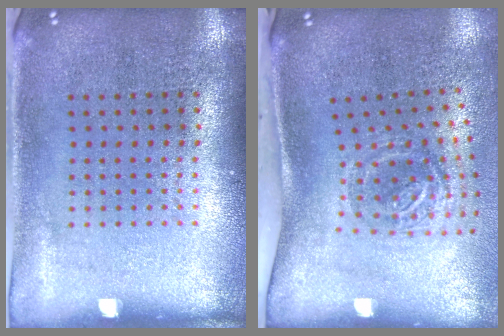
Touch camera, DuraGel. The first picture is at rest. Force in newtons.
{"total": 1.9, "press": 1.2, "slide": 1.6}